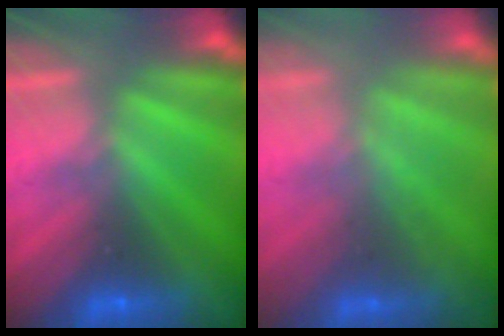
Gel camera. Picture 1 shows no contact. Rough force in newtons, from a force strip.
{"total": 1.8}